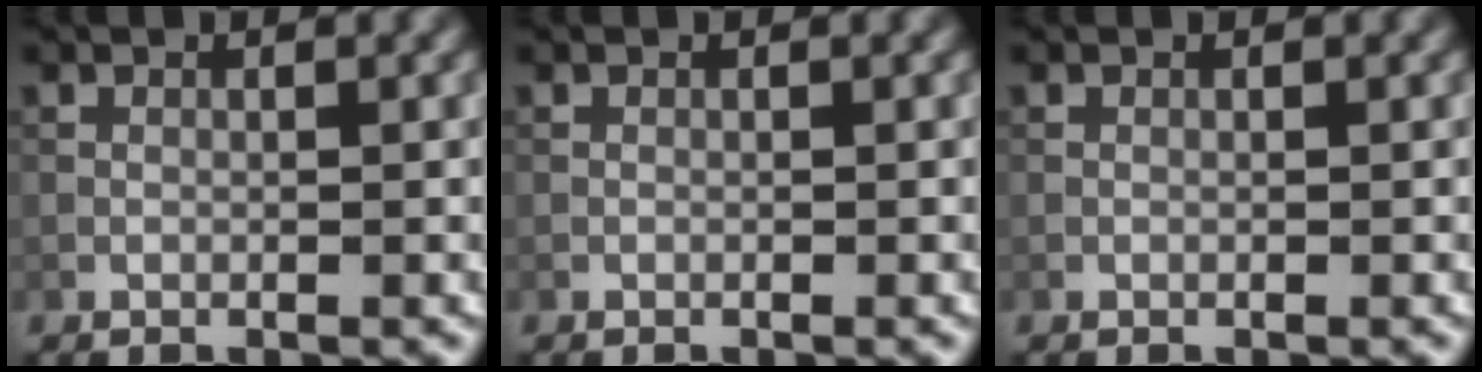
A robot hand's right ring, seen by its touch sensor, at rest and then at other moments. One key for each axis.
{"total": 0.0}
{"total": 0.0}